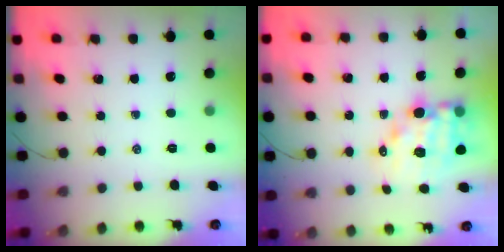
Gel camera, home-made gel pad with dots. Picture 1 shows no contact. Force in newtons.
{"total": 12.5, "press": 11.9, "slide": 3.6}